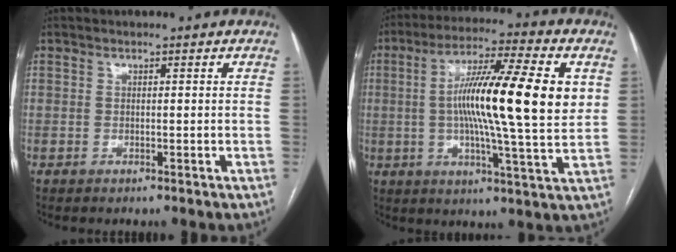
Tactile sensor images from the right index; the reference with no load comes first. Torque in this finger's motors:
{"motor_torque": [2.14, 0.00, 0.54, 0.21]}